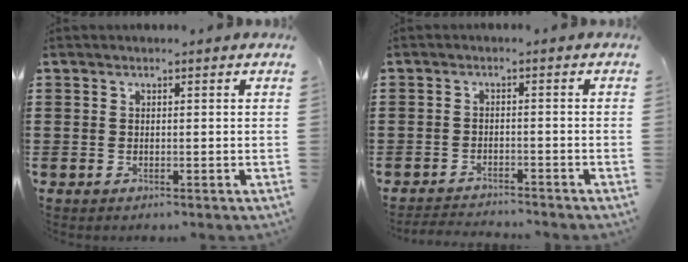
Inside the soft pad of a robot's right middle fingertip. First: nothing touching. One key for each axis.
{"total": 2.4, "fx": -2.4, "fy": 0.0, "fz": 0.0, "tx": -0.008, "ty": -0.003, "tz": -0.050}